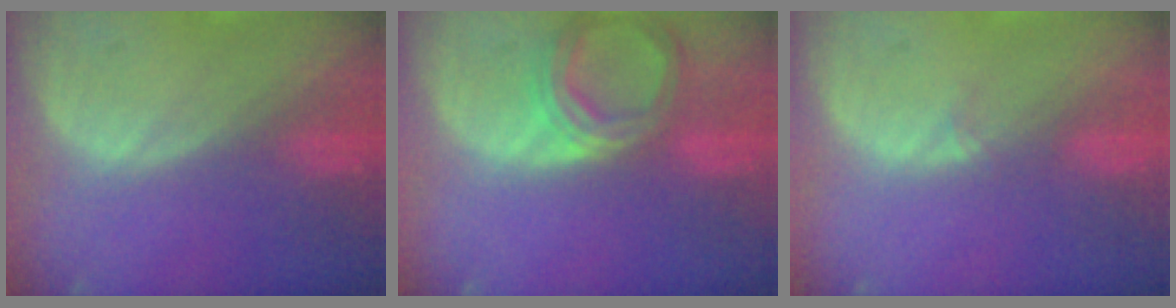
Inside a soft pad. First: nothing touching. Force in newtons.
{"total": 6.9, "press": 6.3, "slide": 2.6}
{"total": 0.9, "press": 0.6, "slide": 0.7}